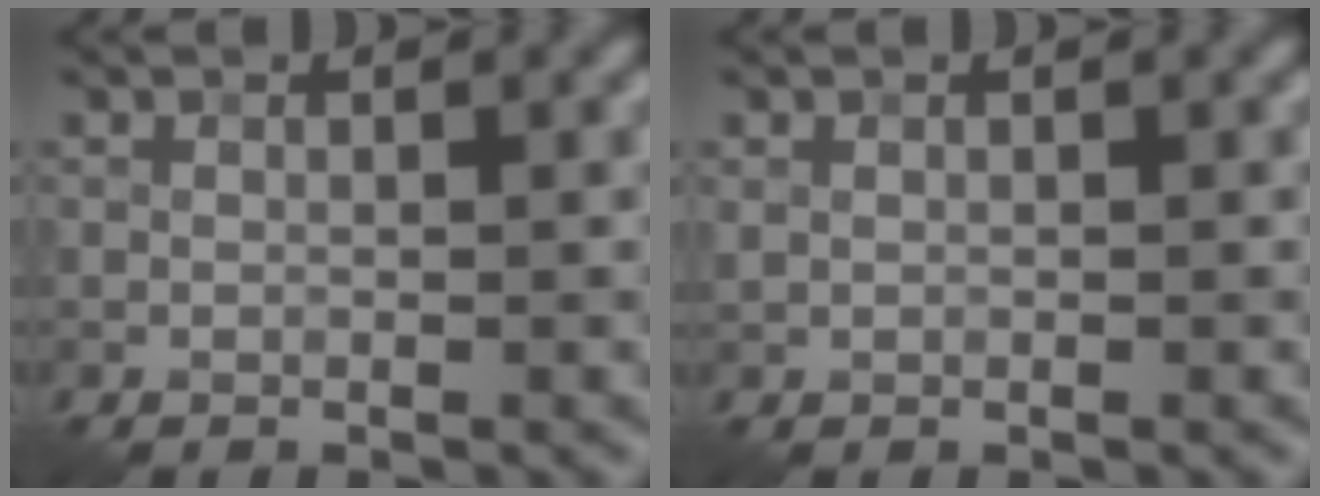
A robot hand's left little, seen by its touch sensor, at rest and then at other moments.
{"total": 0.0}